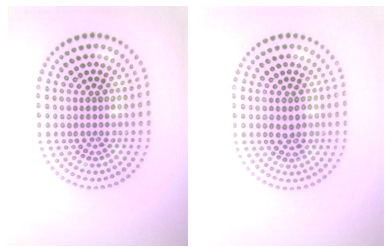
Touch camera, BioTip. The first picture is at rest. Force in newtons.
{"total": 1.6, "press": 1.5, "slide": 0.3}